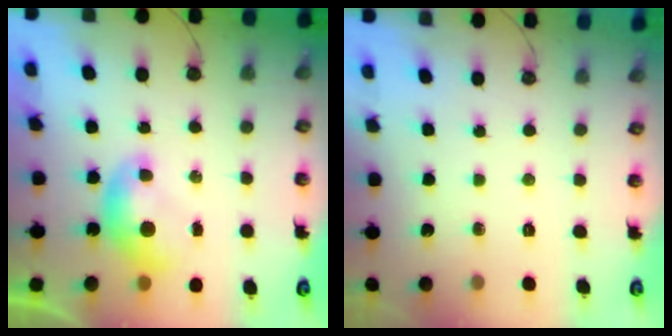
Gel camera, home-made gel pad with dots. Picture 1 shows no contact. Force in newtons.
{"total": 0.0}